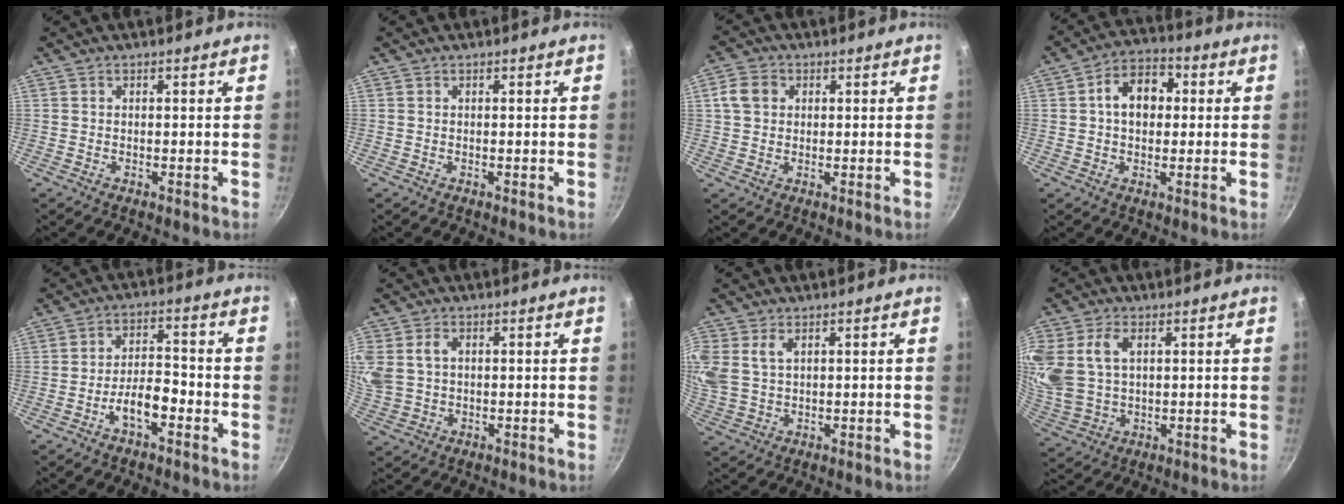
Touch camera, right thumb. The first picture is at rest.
{"total": 0.0}
{"total": 3.8, "force": [1.0, 3.2, 1.8], "torque": [-0.021, 0.003, 0.013]}
{"total": 9.4, "force": [1.3, 6.7, 6.4], "torque": [-0.063, 0.021, 0.006]}
{"total": 5.9, "force": [-3.5, 2.1, 4.3], "torque": [-0.061, 0.037, -0.059]}
{"total": 11.4, "force": [2.5, 8.8, 6.7], "torque": [-0.162, 0.016, 0.053]}
{"total": 11.0, "force": [3.7, 7.6, 6.9], "torque": [-0.162, 0.014, 0.078]}
{"total": 15.0, "force": [4.2, 10.3, 9.9], "torque": [-0.224, 0.005, 0.091]}